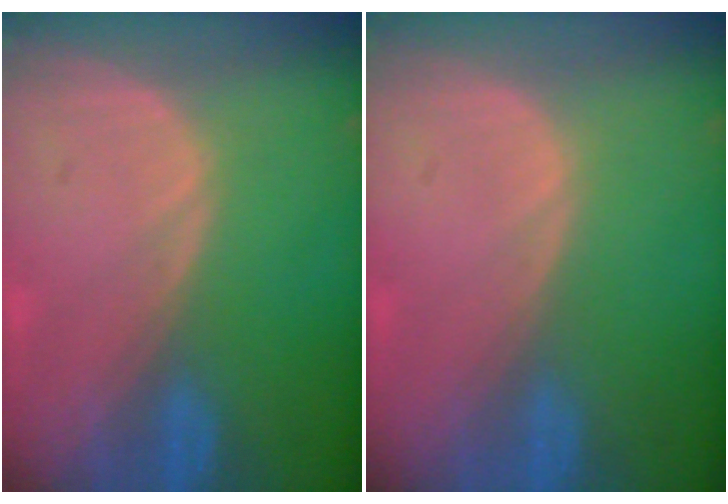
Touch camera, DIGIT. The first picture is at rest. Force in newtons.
{"total": 0.0}